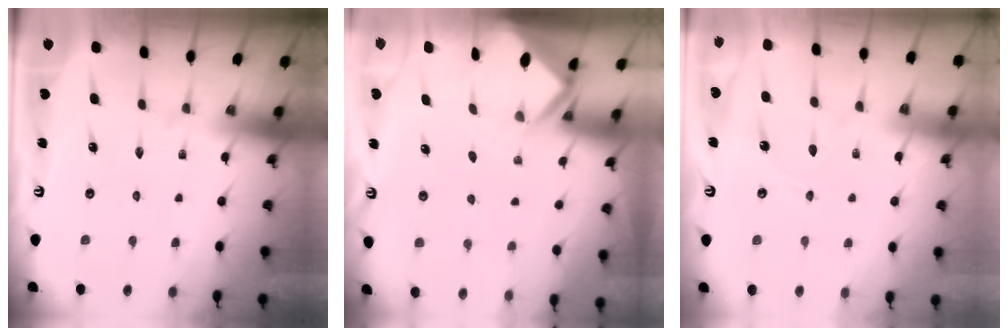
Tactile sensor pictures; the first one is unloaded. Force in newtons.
{"total": 3.0, "press": 3.0, "slide": 0.2}
{"total": 4.3, "press": 4.3, "slide": 0.1}